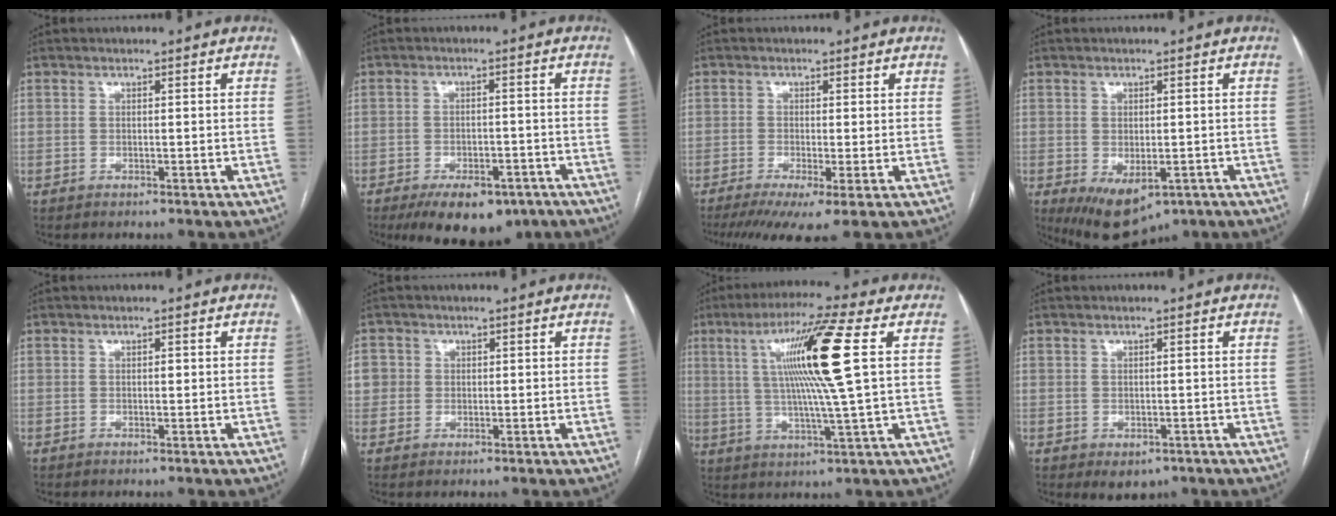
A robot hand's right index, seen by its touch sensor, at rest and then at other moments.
{"total": 10.9, "force": [-7.5, 4.9, 6.2], "torque": [-0.087, -0.004, -0.109]}
{"total": 6.8, "force": [-3.7, 1.1, 5.6], "torque": [-0.087, -0.014, -0.063]}
{"total": 8.4, "force": [-4.1, 4.5, 5.9], "torque": [-0.088, -0.016, -0.049]}
{"total": 0.5, "force": [0.0, 0.3, 0.4], "torque": [-0.007, 0.001, 0.000]}
{"total": 4.2, "force": [0.6, 4.1, 0.7], "torque": [-0.007, 0.013, 0.012]}
{"total": 14.2, "force": [3.4, -1.4, 13.8], "torque": [-0.249, 0.008, 0.057]}
{"total": 3.0, "force": [-1.5, 2.1, 1.4], "torque": [-0.011, -0.001, -0.007]}